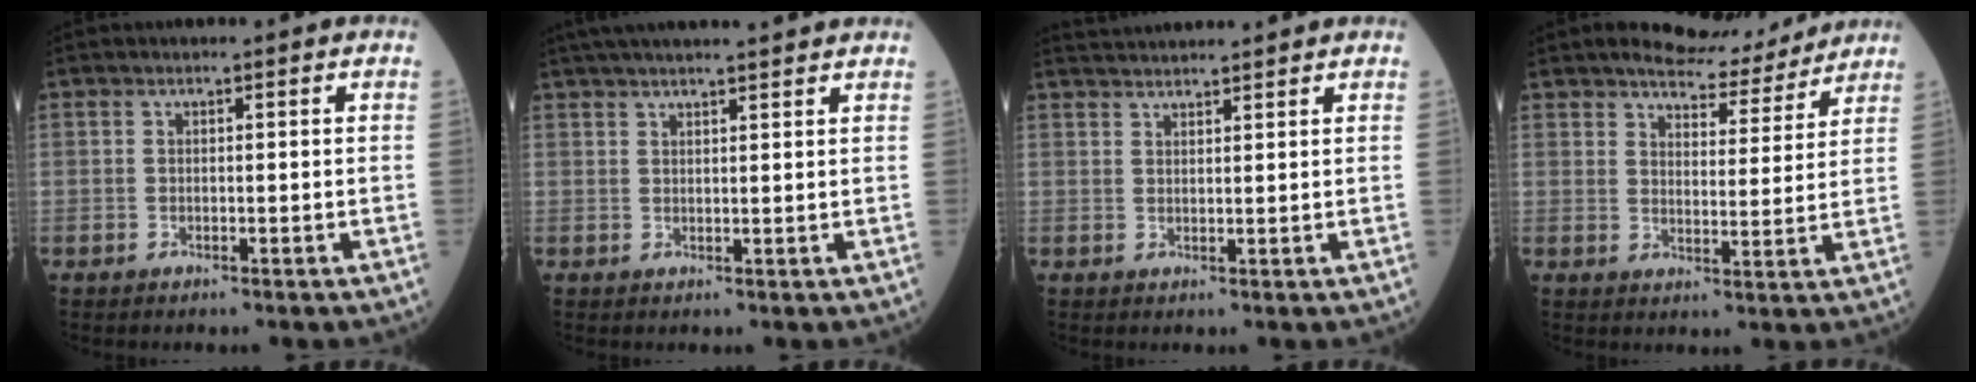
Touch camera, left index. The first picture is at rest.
{"total": 12.9, "force": [11.3, 0.7, 6.0], "torque": [-0.100, 0.035, 0.156]}
{"total": 5.9, "force": [5.7, -0.3, 1.5], "torque": [-0.028, 0.033, 0.089]}
{"total": 8.5, "force": [8.1, 2.2, 1.7], "torque": [-0.024, -0.004, 0.107]}